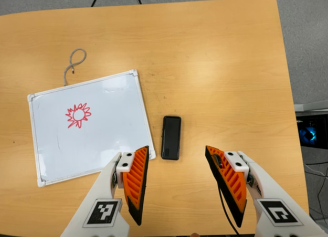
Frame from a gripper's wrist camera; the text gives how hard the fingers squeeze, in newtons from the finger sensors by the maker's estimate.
{"total": 0.0}